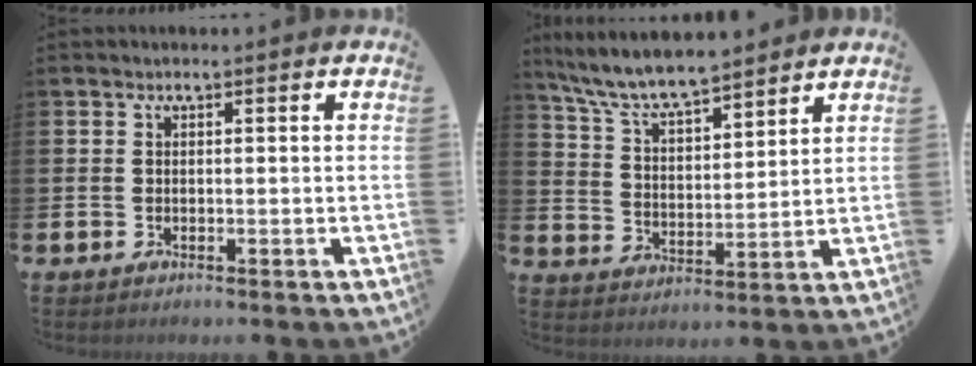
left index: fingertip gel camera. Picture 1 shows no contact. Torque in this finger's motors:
{"motor_torque": [0.30, -0.44, 0.93, 0.21]}